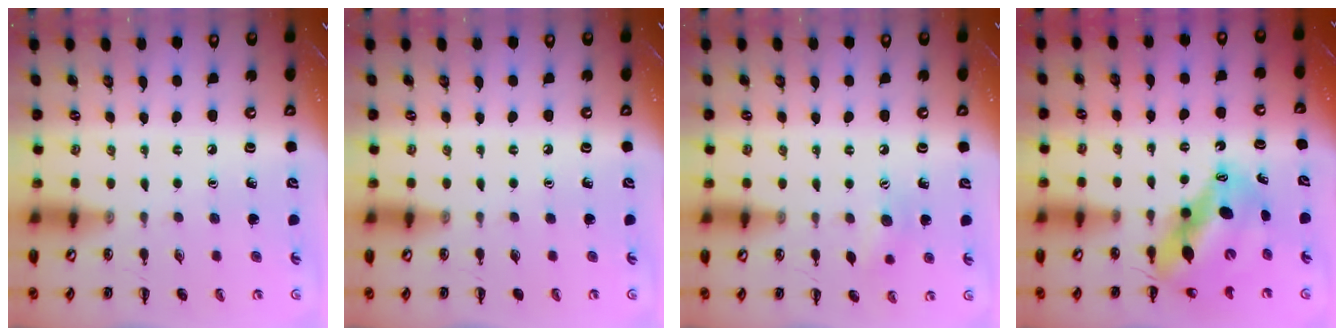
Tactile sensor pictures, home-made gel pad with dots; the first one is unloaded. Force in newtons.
{"total": 0.0}
{"total": 6.9, "press": 6.7, "slide": 1.5}
{"total": 12.8, "press": 12.5, "slide": 3.1}